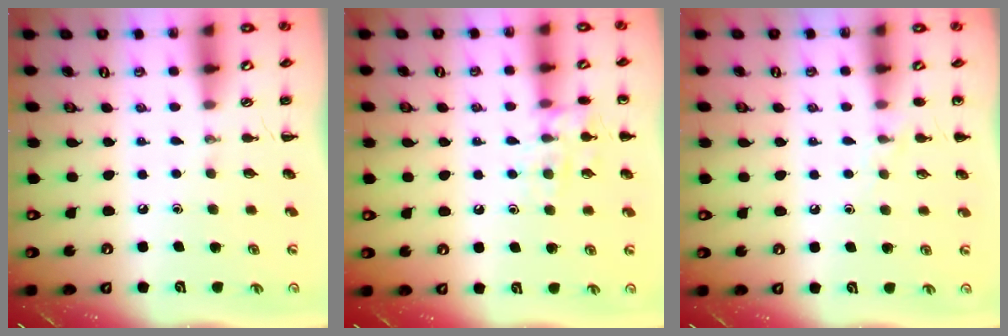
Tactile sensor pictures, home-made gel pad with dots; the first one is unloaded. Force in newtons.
{"total": 10.5, "press": 10.5, "slide": 0.6}
{"total": 5.4, "press": 5.0, "slide": 1.8}